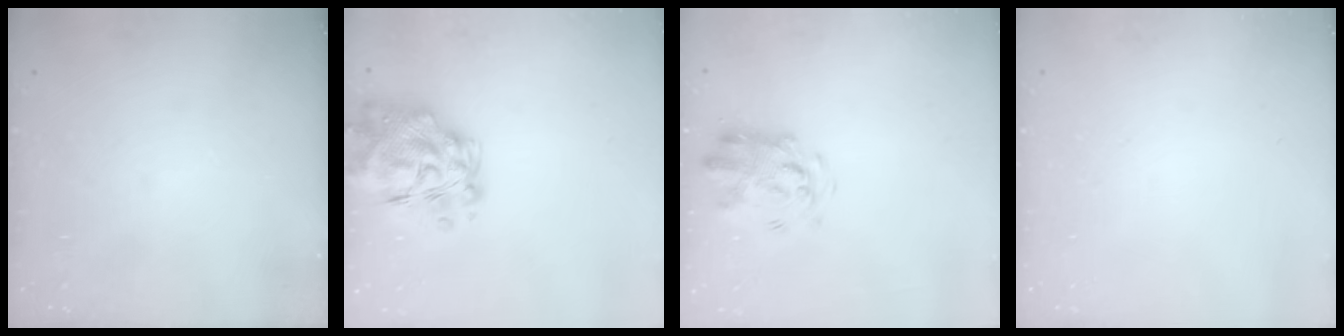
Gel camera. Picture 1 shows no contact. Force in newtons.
{"total": 15.4, "press": 14.6, "slide": 5.0}
{"total": 3.4, "press": 3.4, "slide": 0.6}
{"total": 0.0}